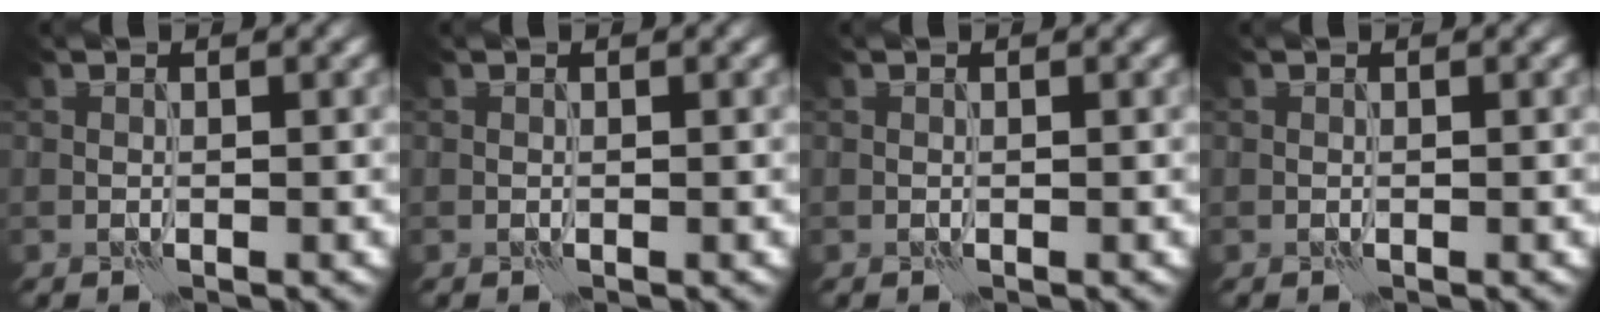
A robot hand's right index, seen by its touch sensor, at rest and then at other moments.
{"total": 0.0}
{"total": 0.0}
{"total": 0.0}